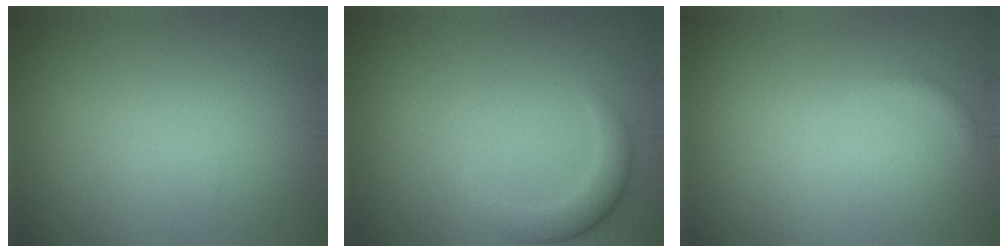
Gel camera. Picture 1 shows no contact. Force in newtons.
{"total": 2.6, "press": 2.6, "slide": 0.1}
{"total": 0.6, "press": 0.6, "slide": 0.1}